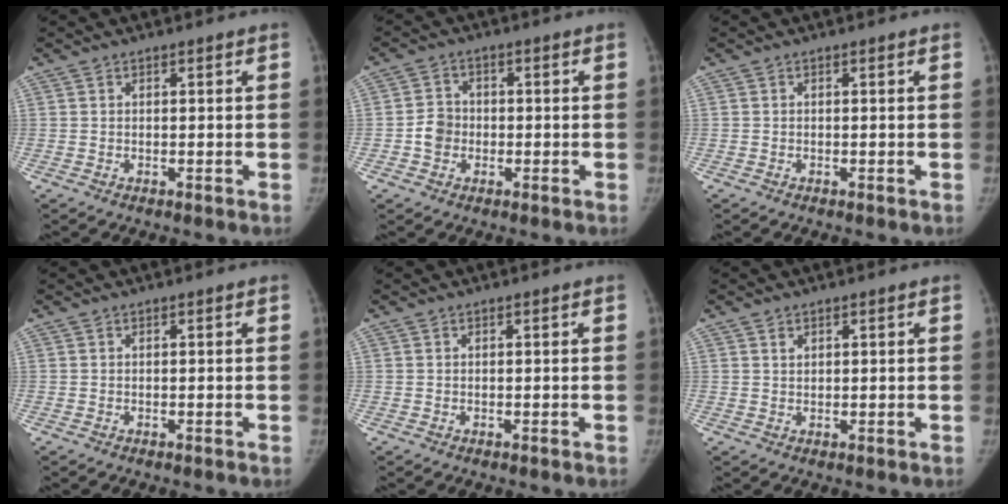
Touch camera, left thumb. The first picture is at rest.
{"total": 4.3, "force": [-0.9, 3.8, 1.8], "torque": [-0.016, 0.010, -0.021]}
{"total": 0.0}
{"total": 0.0}
{"total": 0.0}
{"total": 1.5, "force": [0.9, 1.0, 0.6], "torque": [-0.002, -0.006, 0.017]}